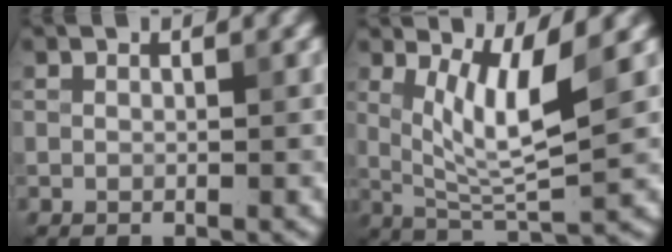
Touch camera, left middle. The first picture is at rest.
{"total": 5.7, "force": [1.8, 1.2, 5.3], "torque": [-0.097, -0.012, 0.039]}